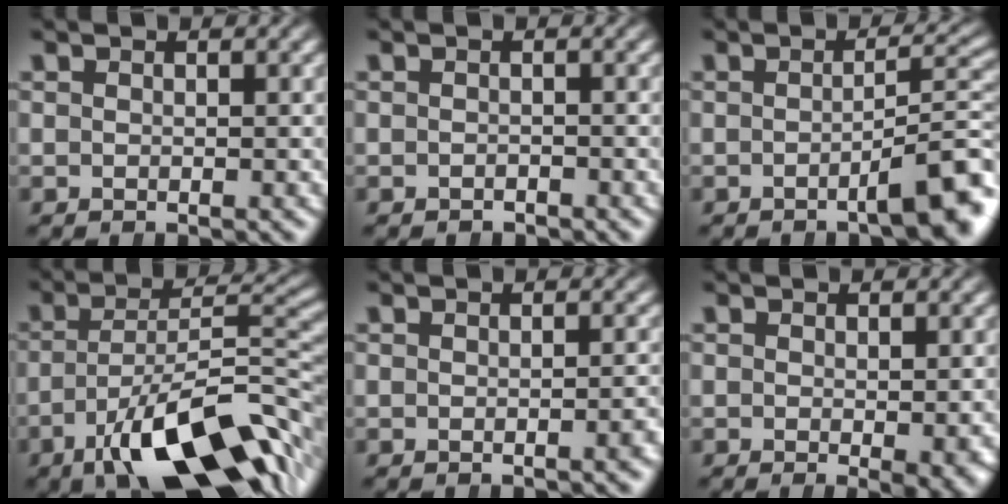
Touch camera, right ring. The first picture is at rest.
{"total": 1.2, "force": [-1.1, -0.1, -0.4], "torque": [0.011, -0.006, -0.014]}
{"total": 5.4, "force": [-2.8, 0.7, 4.6], "torque": [-0.046, 0.005, -0.042]}
{"total": 11.8, "force": [-4.8, 4.0, 10.0], "torque": [-0.129, -0.012, -0.059]}
{"total": 0.7, "force": [-0.4, -0.3, 0.5], "torque": [-0.005, 0.007, -0.007]}
{"total": 1.8, "force": [-0.3, 0.2, 1.7], "torque": [-0.014, -0.001, -0.004]}